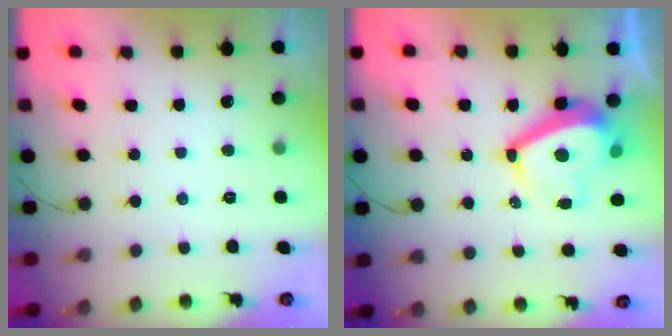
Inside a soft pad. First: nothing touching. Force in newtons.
{"total": 10.4, "press": 10.1, "slide": 2.3}